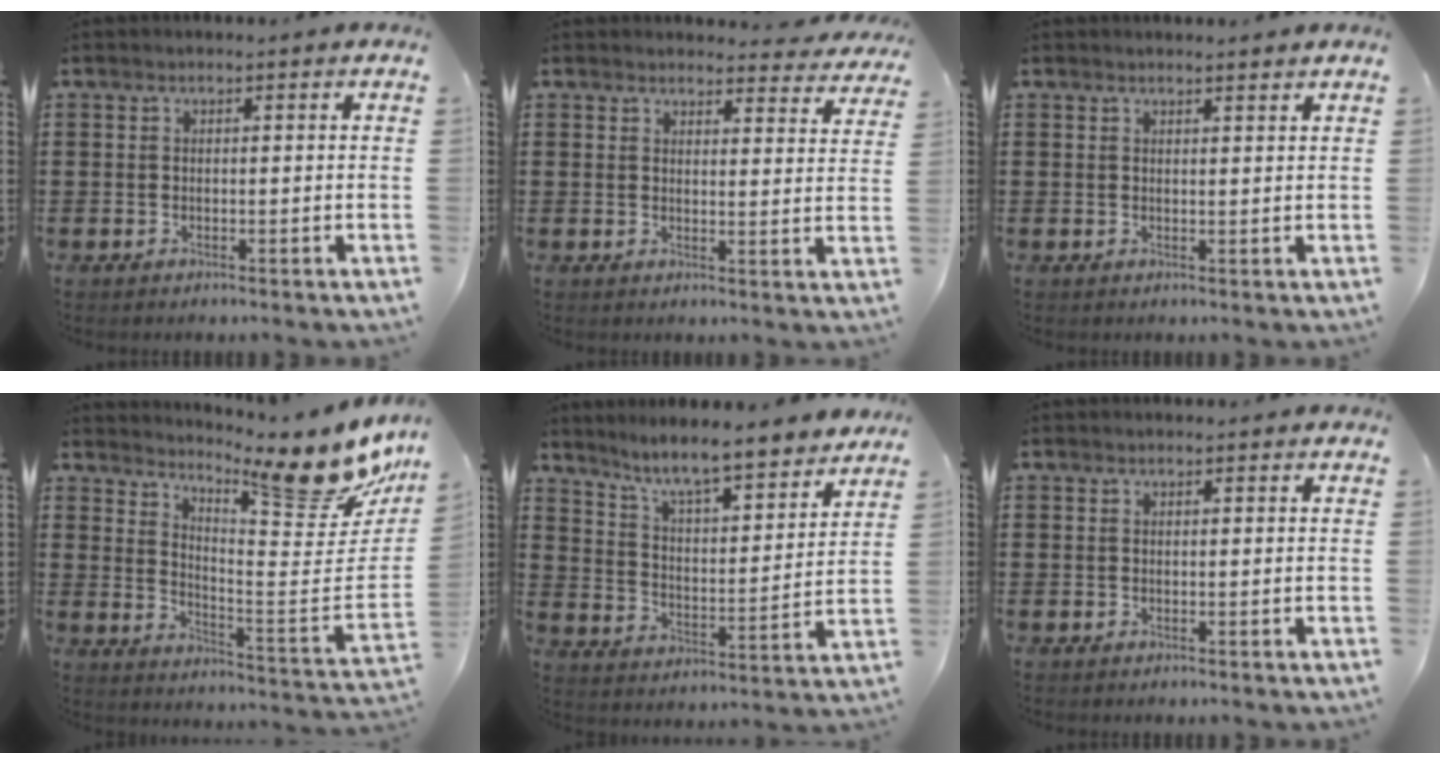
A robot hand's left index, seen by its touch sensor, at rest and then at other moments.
{"total": 3.4, "force": [3.2, 0.5, 0.7], "torque": [-0.017, -0.016, 0.057]}
{"total": 1.6, "force": [1.6, 0.0, 0.4], "torque": [-0.012, 0.000, 0.031]}
{"total": 11.9, "force": [9.0, 1.4, 7.6], "torque": [-0.120, -0.078, 0.140]}
{"total": 7.4, "force": [6.7, 0.0, 3.1], "torque": [-0.087, -0.047, 0.111]}
{"total": 0.0}